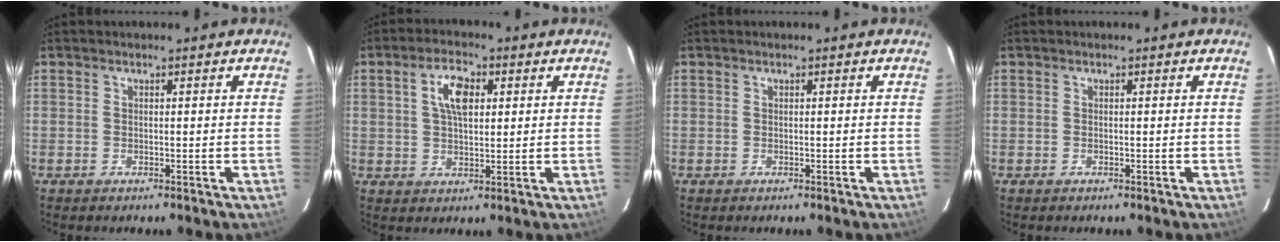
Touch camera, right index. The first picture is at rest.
{"total": 6.3, "force": [1.9, 3.1, 5.1], "torque": [-0.093, 0.014, 0.035]}
{"total": 0.0}
{"total": 0.0}